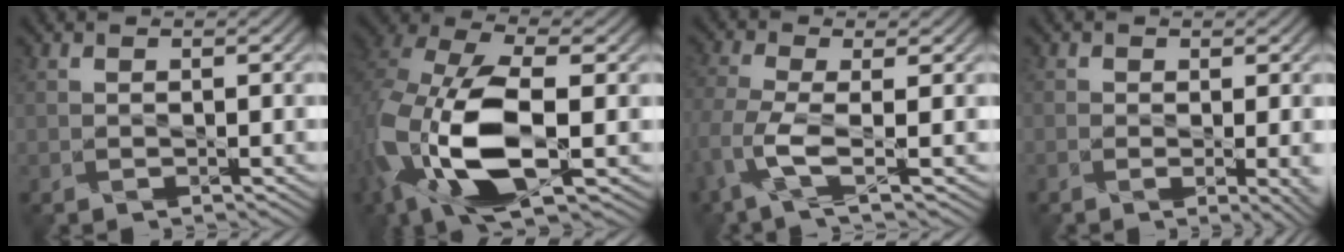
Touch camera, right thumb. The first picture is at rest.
{"total": 13.5, "force": [-3.5, 7.1, 10.9], "torque": [-0.278, -0.021, -0.062]}
{"total": 4.6, "force": [-2.2, 1.0, 3.8], "torque": [-0.092, 0.000, -0.055]}
{"total": 4.4, "force": [-1.2, 1.9, 3.8], "torque": [-0.043, -0.010, -0.006]}